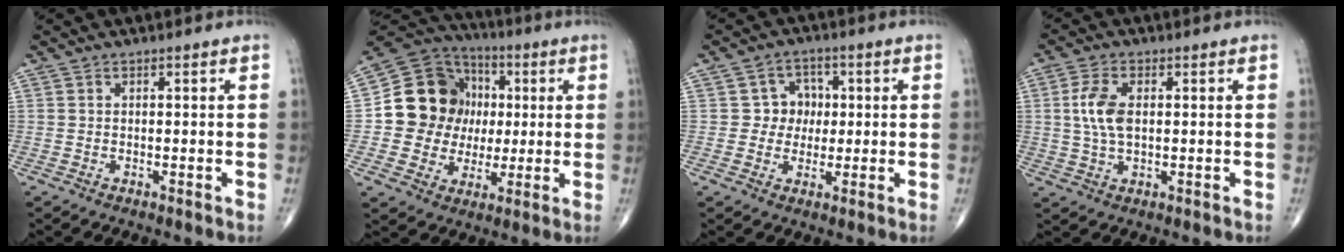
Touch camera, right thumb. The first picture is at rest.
{"total": 16.3, "force": [1.2, 14.5, 7.4], "torque": [-0.088, 0.025, 0.024]}
{"total": 5.6, "force": [0.5, 5.2, 1.8], "torque": [0.015, 0.011, 0.000]}
{"total": 6.7, "force": [0.9, 3.5, 5.6], "torque": [-0.125, 0.002, 0.016]}